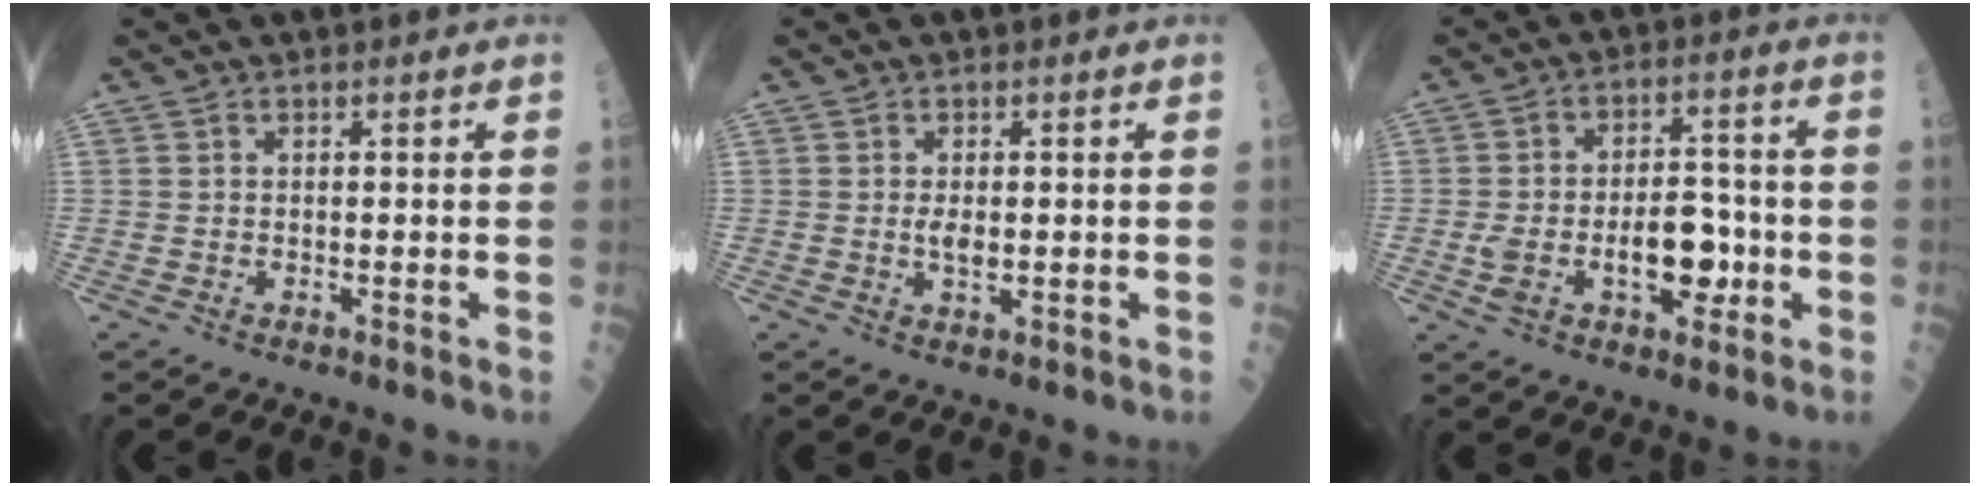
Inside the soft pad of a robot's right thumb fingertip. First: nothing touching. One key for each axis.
{"total": 2.6, "fx": 0.0, "fy": 1.1, "fz": 2.3, "tx": -0.040, "ty": -0.003, "tz": 0.000}
{"total": 12.1, "fx": -2.3, "fy": 6.7, "fz": 9.9, "tx": -0.140, "ty": 0.030, "tz": -0.031}